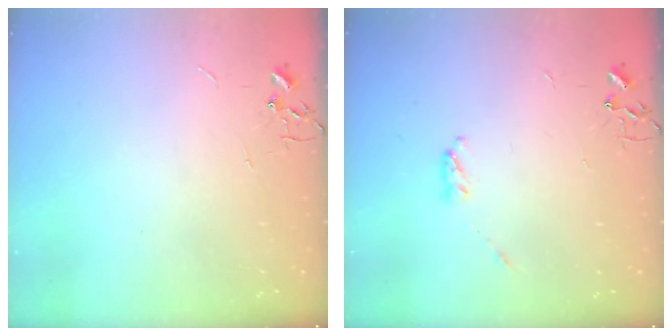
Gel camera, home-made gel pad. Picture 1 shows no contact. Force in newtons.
{"total": 3.6, "press": 3.5, "slide": 0.5}